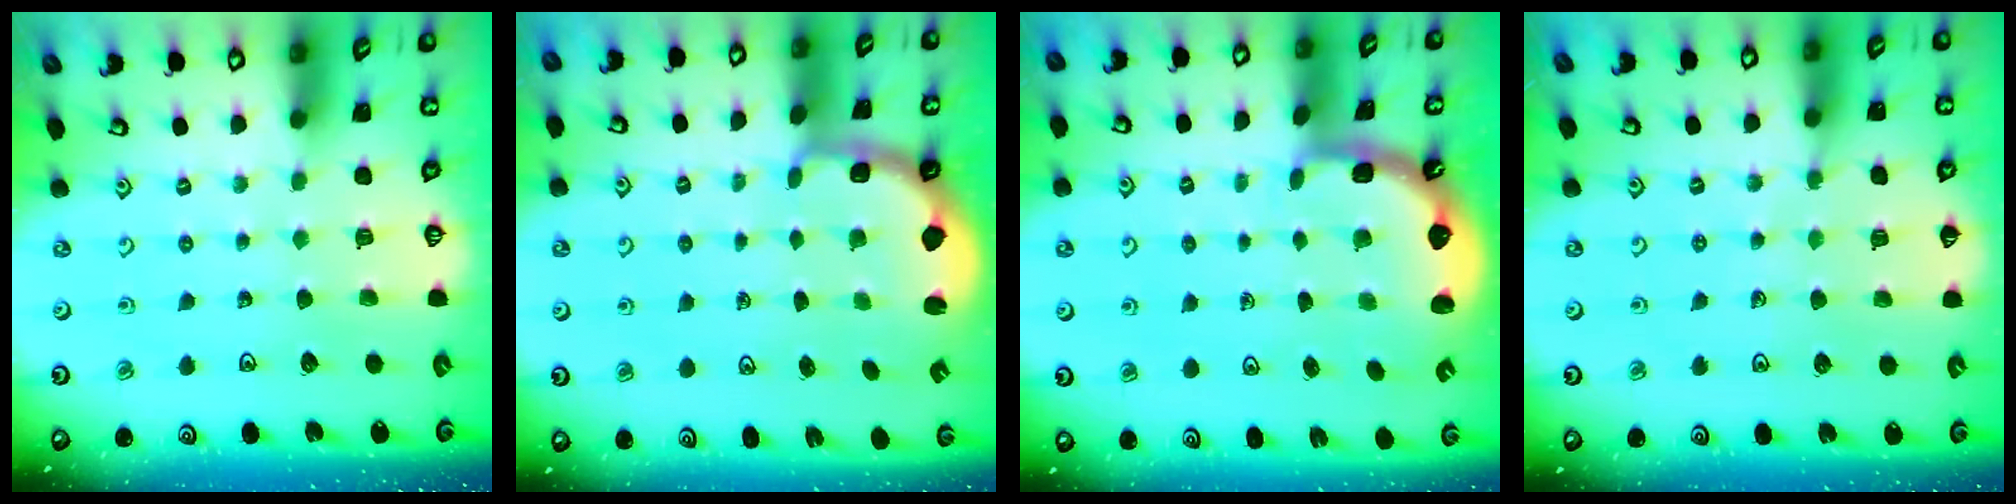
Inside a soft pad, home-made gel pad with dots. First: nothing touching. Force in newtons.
{"total": 2.4, "press": 1.1, "slide": 2.1}
{"total": 2.6, "press": 1.7, "slide": 1.9}
{"total": 5.2, "press": 5.2, "slide": 0.9}